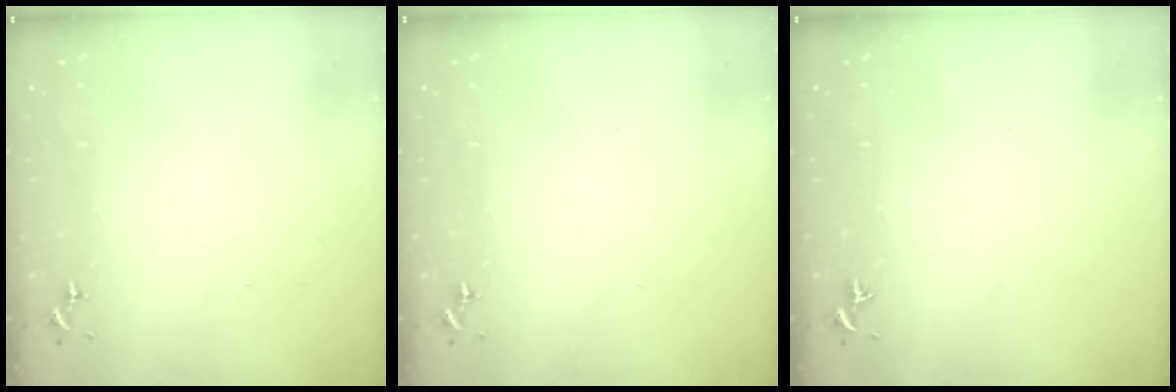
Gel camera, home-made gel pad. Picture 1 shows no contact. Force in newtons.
{"total": 0.0}
{"total": 0.0}